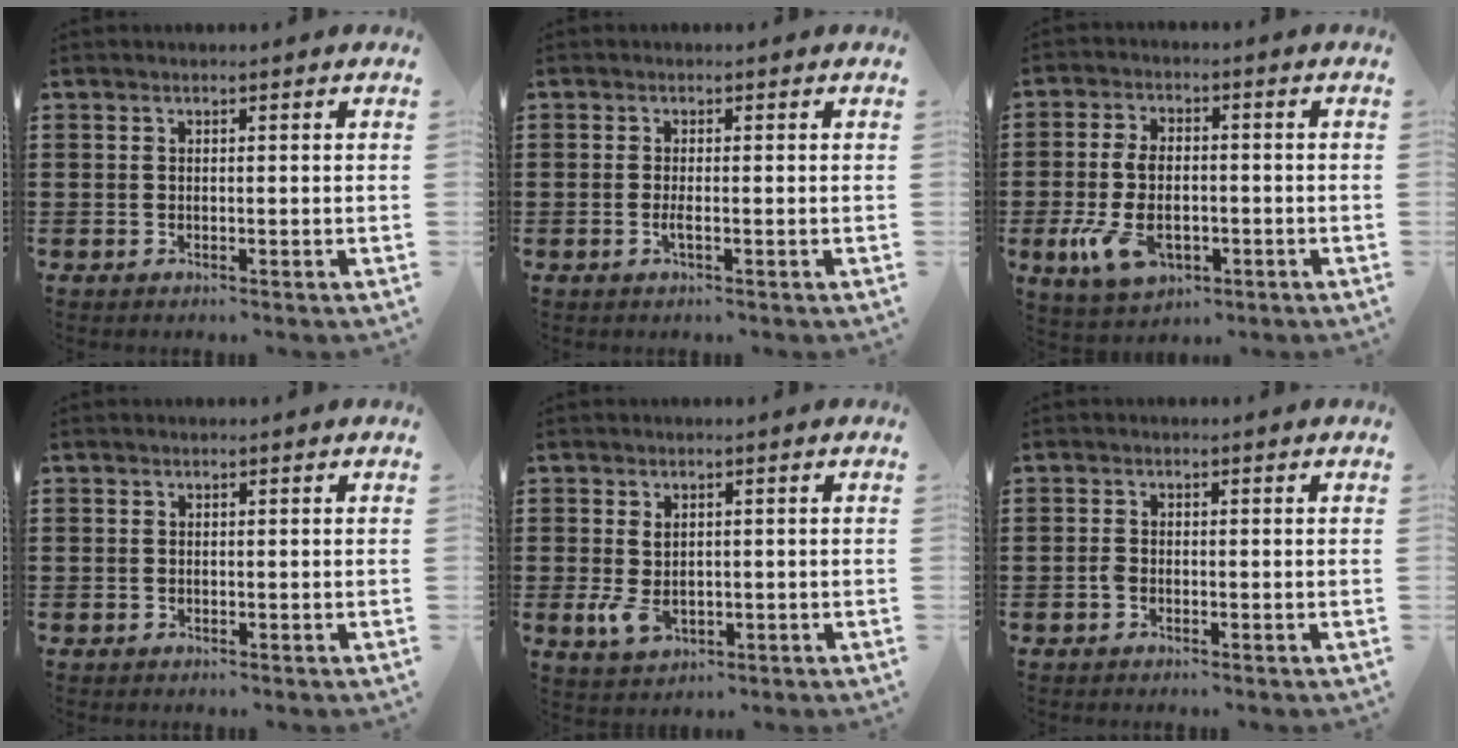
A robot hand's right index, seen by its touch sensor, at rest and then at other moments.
{"total": 1.7, "force": [-0.6, 0.3, 1.5], "torque": [-0.035, -0.004, -0.013]}
{"total": 8.7, "force": [-2.2, 4.9, 6.9], "torque": [-0.166, -0.006, -0.044]}
{"total": 0.6, "force": [0.0, 0.6, 0.1], "torque": [-0.003, 0.005, -0.001]}
{"total": 3.8, "force": [-0.4, 2.3, 3.0], "torque": [-0.079, -0.008, -0.011]}
{"total": 1.2, "force": [-0.6, 0.7, 0.8], "torque": [-0.025, -0.004, -0.014]}